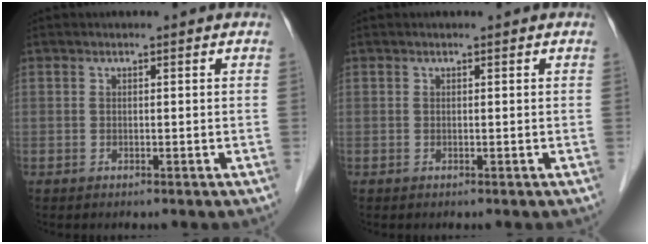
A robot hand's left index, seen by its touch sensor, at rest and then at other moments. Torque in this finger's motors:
{"motor_torque": [0.14, 0.05, 0.04, -0.01]}